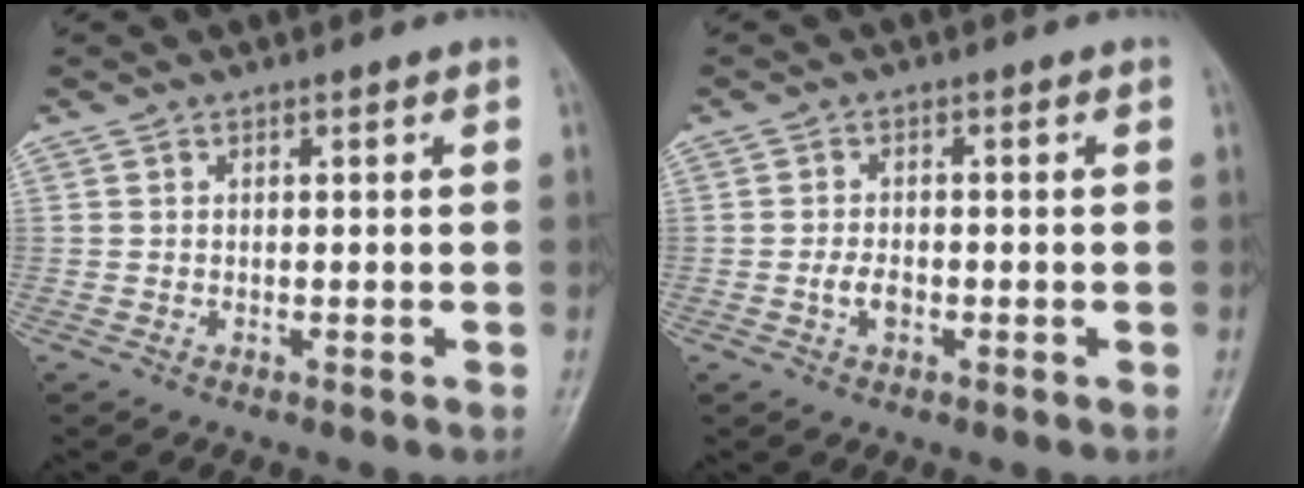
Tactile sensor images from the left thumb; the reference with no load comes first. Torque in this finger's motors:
{"motor_torque": [-0.20, 0.35, 0.43, 0.14, 0.03]}